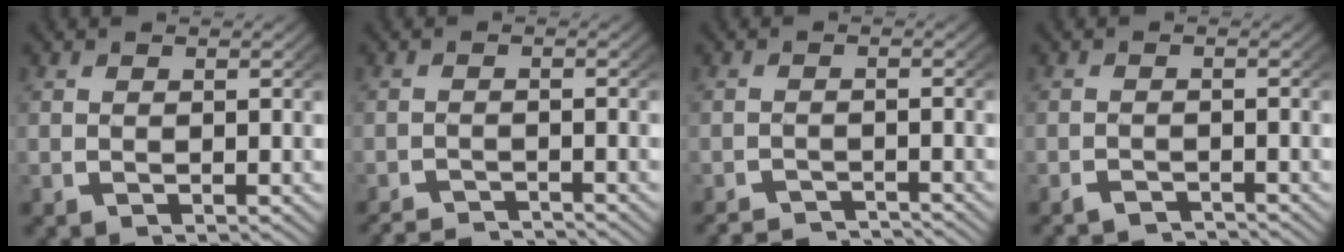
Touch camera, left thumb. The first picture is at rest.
{"total": 3.2, "force": [-3.2, 0.5, 0.4], "torque": [0.000, -0.014, -0.054]}
{"total": 3.7, "force": [-3.6, 0.7, 0.6], "torque": [-0.002, -0.015, -0.060]}
{"total": 2.5, "force": [-2.5, 0.5, 0.3], "torque": [-0.006, -0.013, -0.041]}